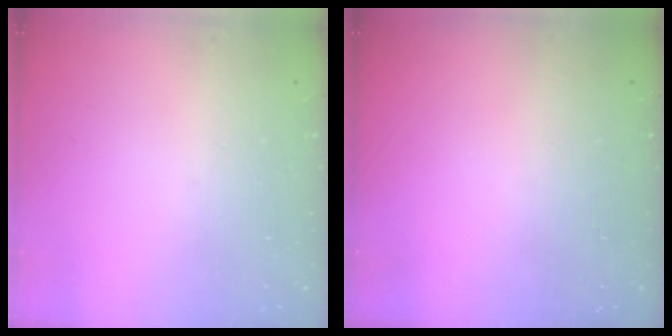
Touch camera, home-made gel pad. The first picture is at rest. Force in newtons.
{"total": 0.0}